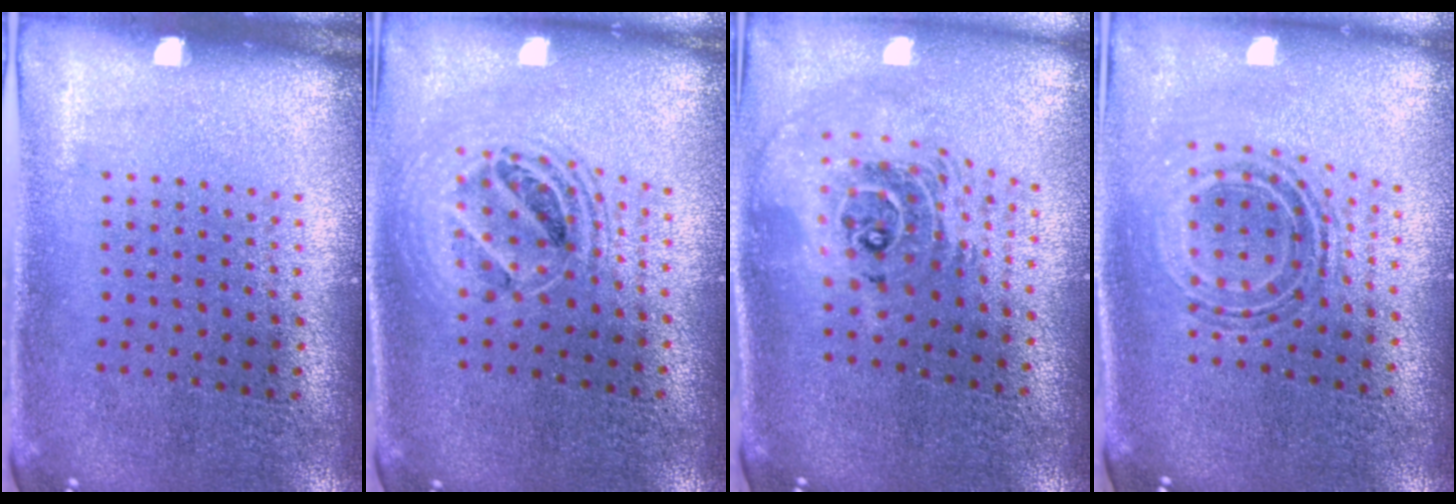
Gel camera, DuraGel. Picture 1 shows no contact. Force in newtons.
{"total": 1.8, "press": 1.5, "slide": 1.1}
{"total": 2.2, "press": 1.6, "slide": 1.5}
{"total": 0.8, "press": 0.8, "slide": 0.3}